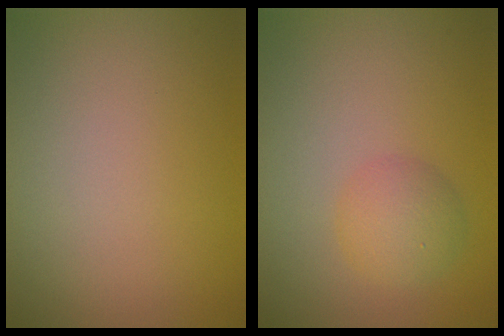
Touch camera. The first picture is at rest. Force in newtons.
{"total": 2.6, "press": 2.6, "slide": 0.1}